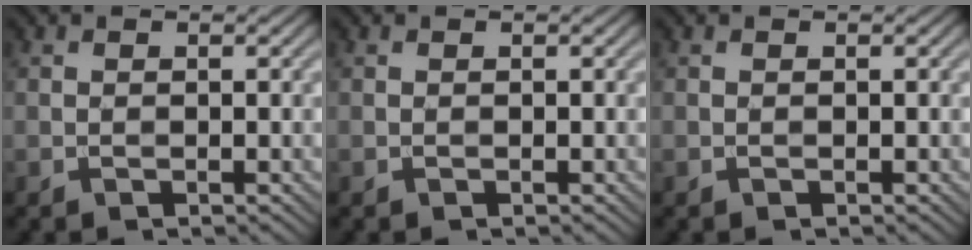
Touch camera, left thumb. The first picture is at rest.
{"total": 0.0}
{"total": 0.0}